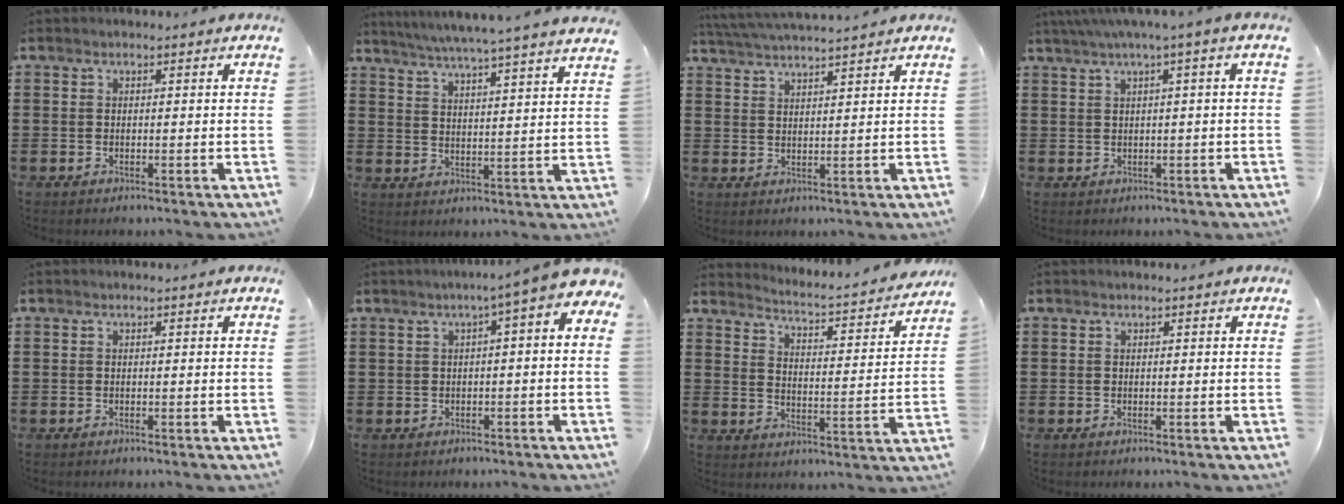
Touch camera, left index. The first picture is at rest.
{"total": 5.2, "force": [4.8, -1.2, 1.6], "torque": [-0.048, -0.033, 0.080]}
{"total": 3.7, "force": [3.5, -0.6, 0.7], "torque": [-0.027, -0.015, 0.064]}
{"total": 2.0, "force": [0.3, 0.1, 2.0], "torque": [-0.037, -0.002, 0.004]}
{"total": 0.0}
{"total": 3.0, "force": [0.6, 0.3, 2.9], "torque": [-0.058, -0.008, 0.003]}
{"total": 3.0, "force": [2.9, -0.5, 0.5], "torque": [-0.031, -0.036, 0.038]}
{"total": 0.0}